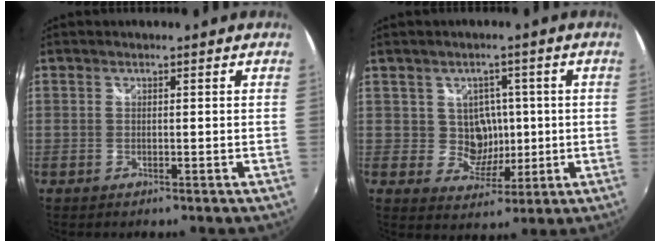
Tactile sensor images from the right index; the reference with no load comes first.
{"total": 6.0, "force": [0.6, 5.7, 1.7], "torque": [-0.033, 0.009, 0.016]}